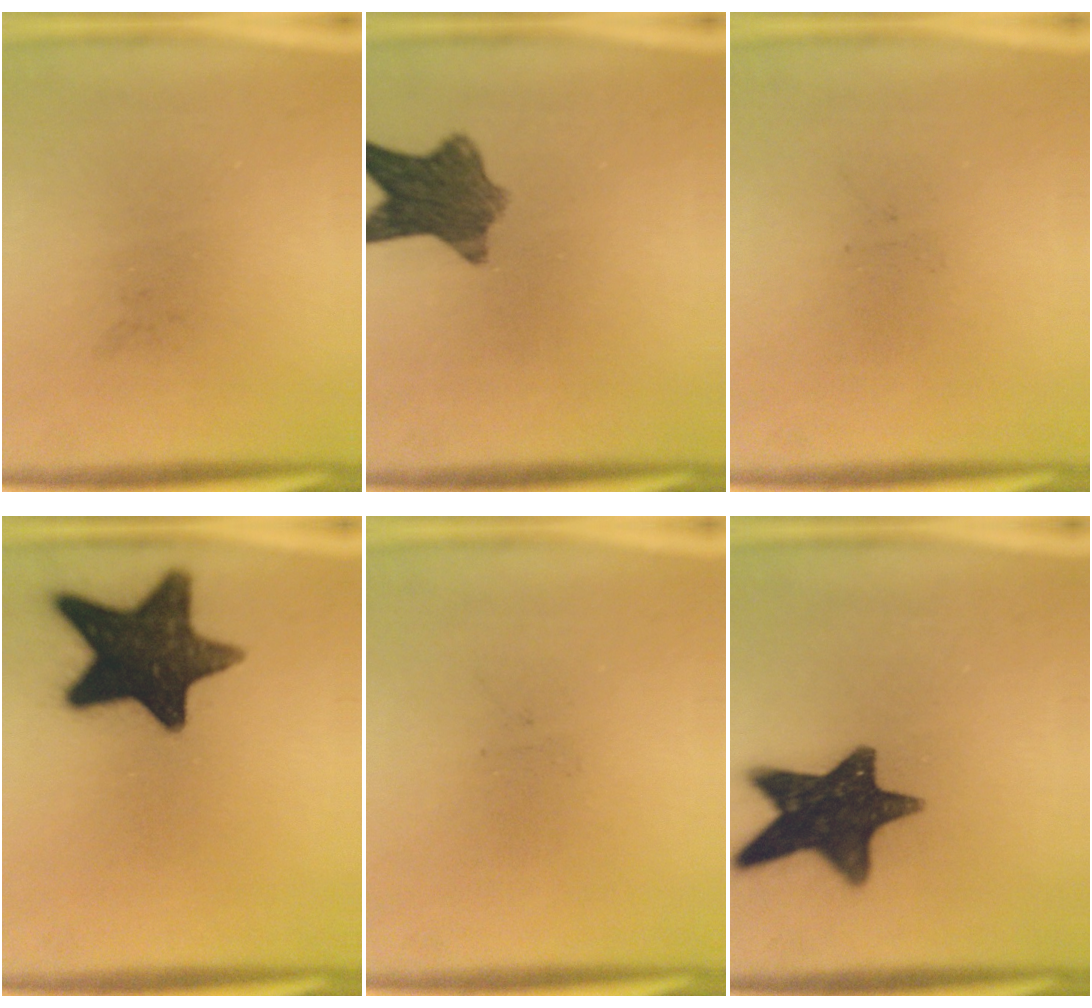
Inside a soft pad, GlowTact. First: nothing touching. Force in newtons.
{"total": 8.5}
{"total": 0.0}
{"total": 17.9}
{"total": 0.0}
{"total": 14.9}